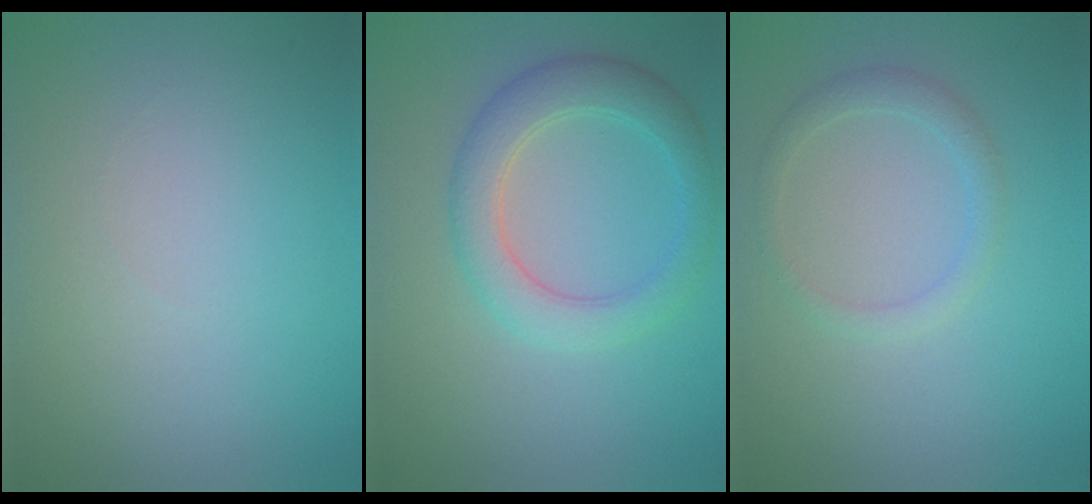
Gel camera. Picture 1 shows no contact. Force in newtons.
{"total": 2.9, "press": 2.9, "slide": 0.3}
{"total": 1.6, "press": 1.6, "slide": 0.1}